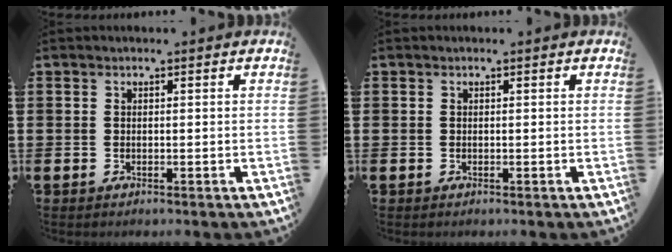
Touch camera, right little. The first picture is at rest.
{"total": 0.0}